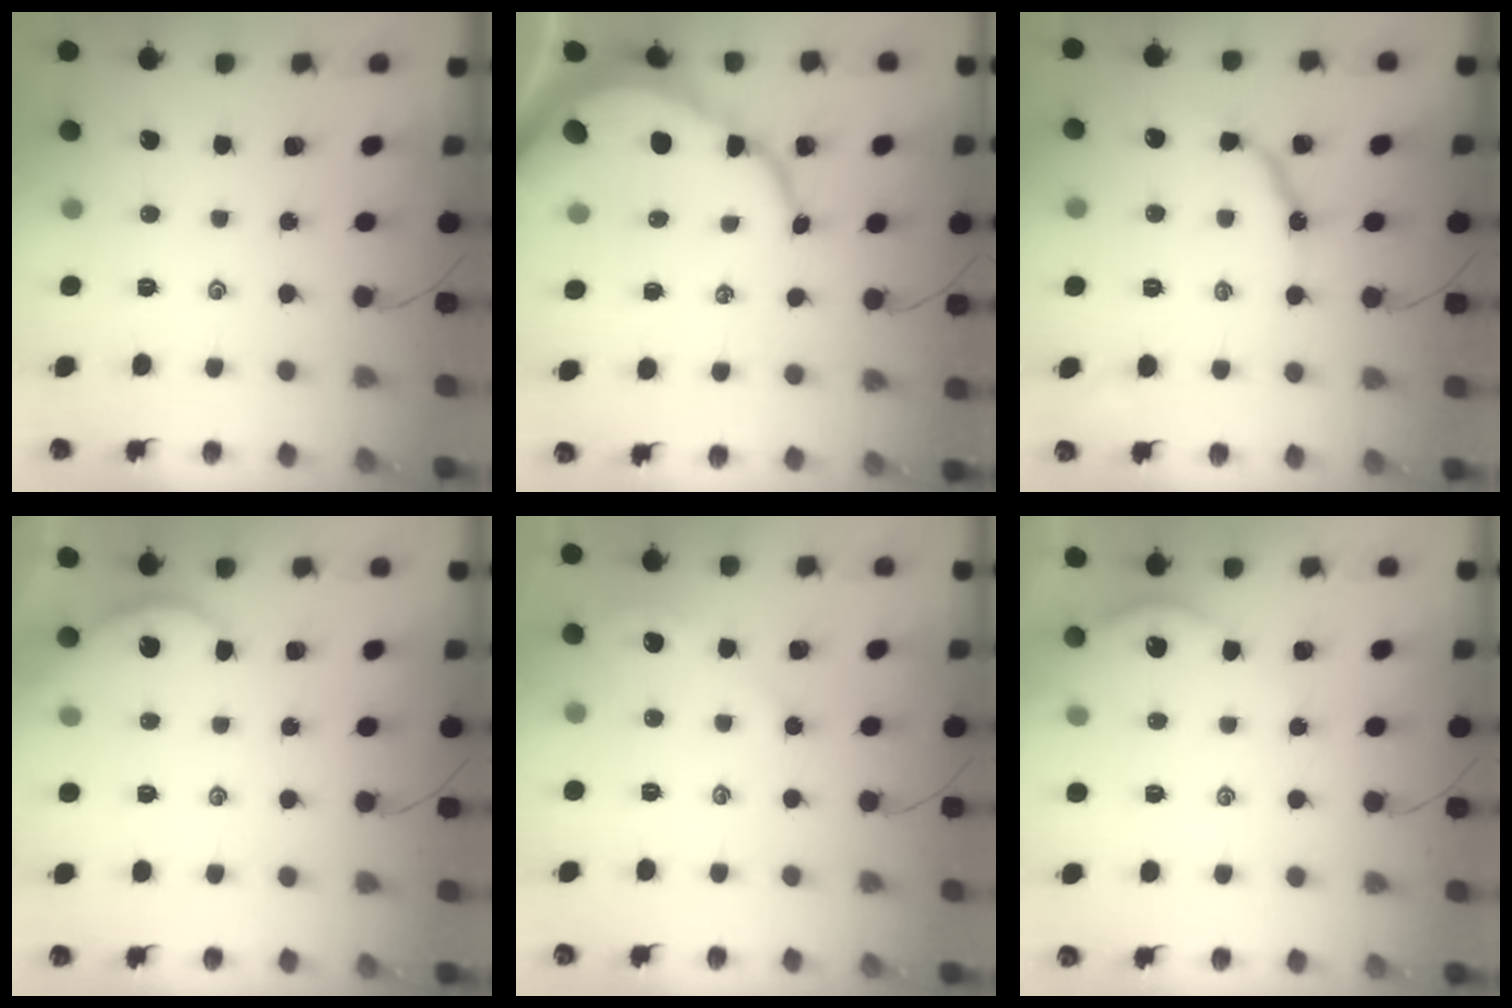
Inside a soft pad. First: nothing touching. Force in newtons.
{"total": 13.1, "press": 13.1, "slide": 1.1}
{"total": 9.3, "press": 9.3, "slide": 0.1}
{"total": 5.3, "press": 5.3, "slide": 0.5}
{"total": 2.8, "press": 2.8, "slide": 0.4}
{"total": 2.9, "press": 2.9, "slide": 0.3}